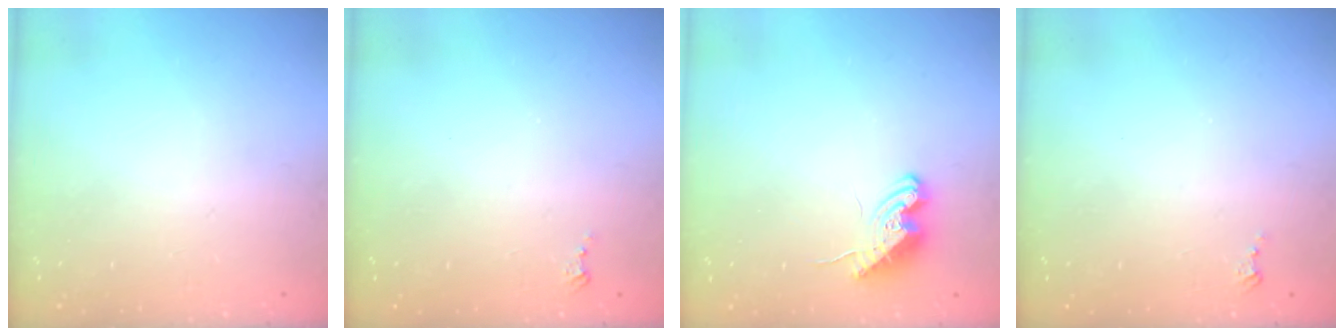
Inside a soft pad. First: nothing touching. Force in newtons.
{"total": 2.4, "press": 2.4, "slide": 0.4}
{"total": 8.3, "press": 8.2, "slide": 1.2}
{"total": 2.4, "press": 2.4, "slide": 0.4}